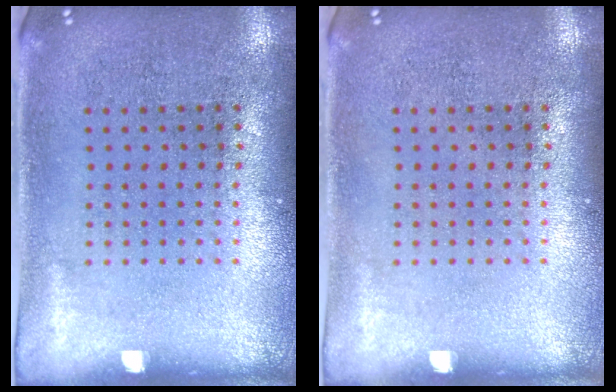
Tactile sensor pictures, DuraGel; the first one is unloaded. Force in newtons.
{"total": 0.0}